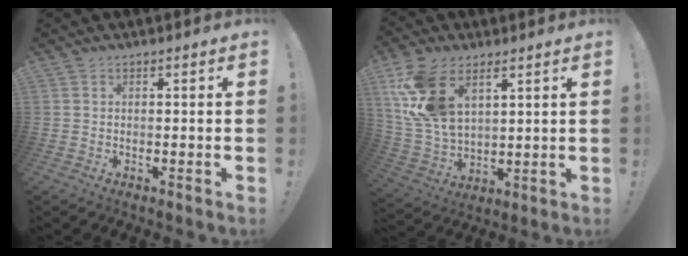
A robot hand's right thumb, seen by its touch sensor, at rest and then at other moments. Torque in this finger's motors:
{"motor_torque": [2.31, 2.38, 1.60, 0.49, 0.16]}